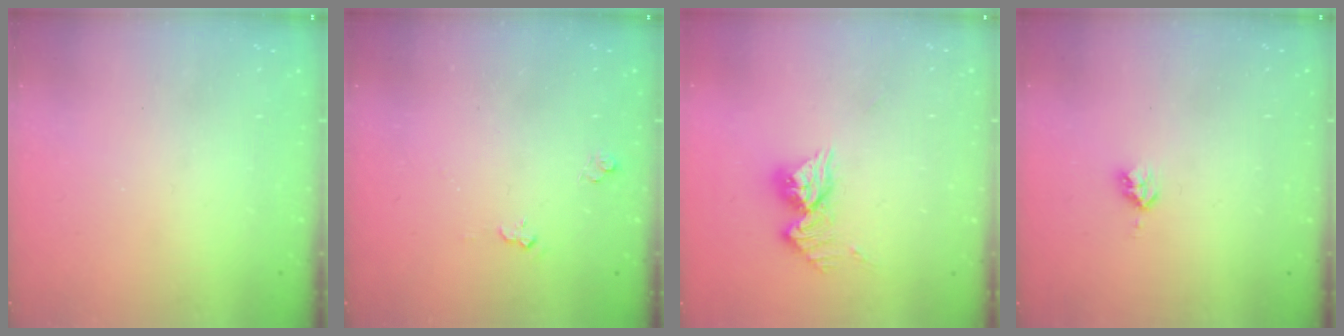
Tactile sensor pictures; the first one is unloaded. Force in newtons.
{"total": 4.7, "press": 4.7, "slide": 0.5}
{"total": 10.6, "press": 10.6, "slide": 1.0}
{"total": 3.7, "press": 3.7, "slide": 0.5}